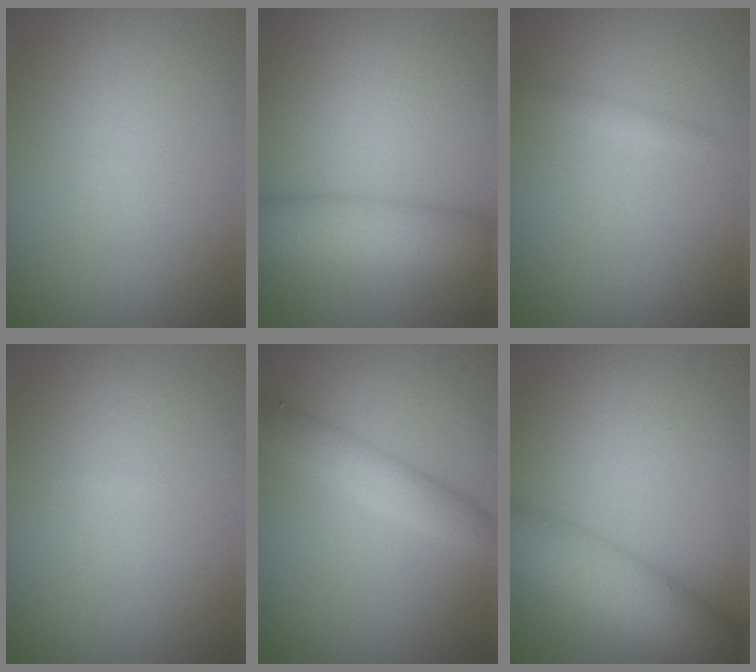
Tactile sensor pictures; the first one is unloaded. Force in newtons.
{"total": 4.4, "press": 4.4, "slide": 0.3}
{"total": 0.5, "press": 0.5, "slide": 0.0}
{"total": 0.0}
{"total": 3.0, "press": 3.0, "slide": 0.2}
{"total": 7.2, "press": 7.2, "slide": 0.3}